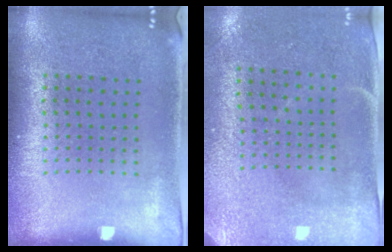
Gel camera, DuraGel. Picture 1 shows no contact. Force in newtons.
{"total": 2.9, "press": 2.4, "slide": 1.6}